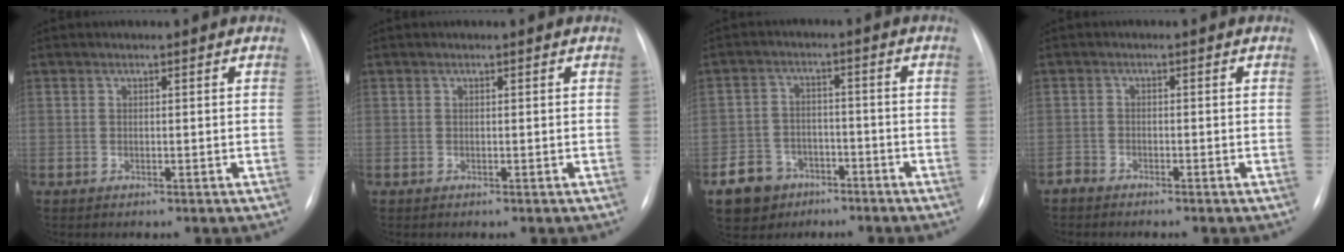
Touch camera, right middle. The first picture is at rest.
{"total": 0.0}
{"total": 7.0, "force": [-4.1, 5.4, 1.6], "torque": [-0.040, 0.011, -0.064]}
{"total": 1.4, "force": [-1.3, 0.3, -0.1], "torque": [0.002, -0.001, -0.027]}